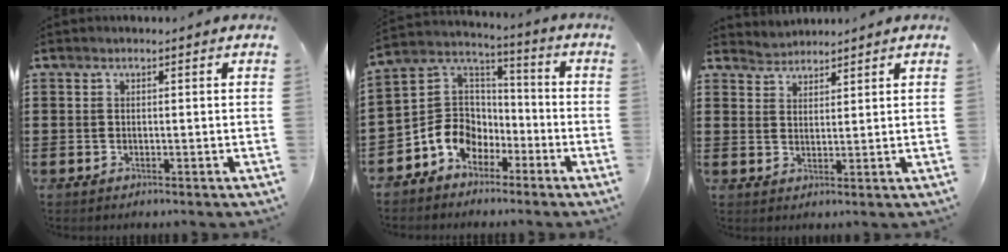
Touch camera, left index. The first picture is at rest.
{"total": 7.9, "force": [-4.1, 6.4, 2.0], "torque": [-0.078, 0.004, -0.084]}
{"total": 2.2, "force": [2.1, 0.4, -0.6], "torque": [0.003, -0.003, 0.041]}